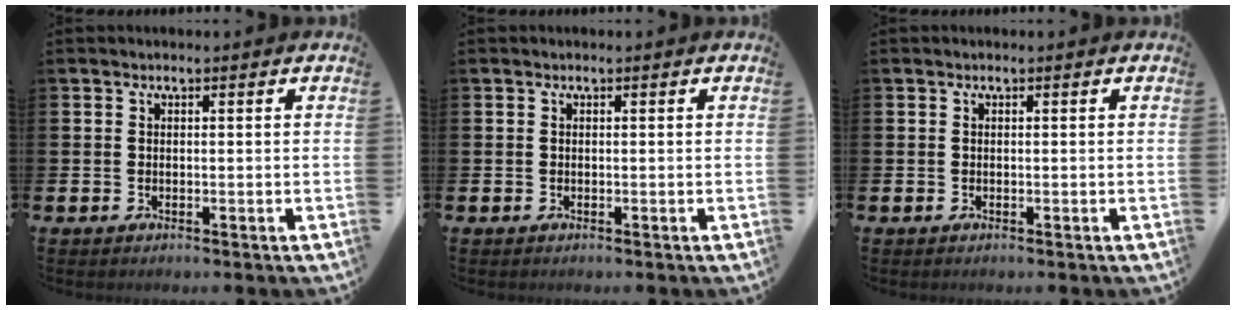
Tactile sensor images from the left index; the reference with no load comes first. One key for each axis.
{"total": 0.0}
{"total": 0.0}